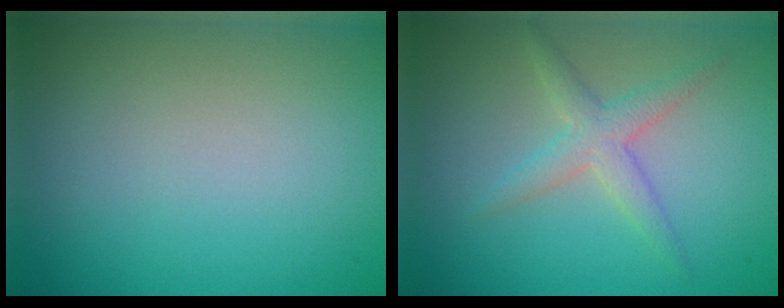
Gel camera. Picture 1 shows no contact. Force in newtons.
{"total": 2.6, "press": 2.6, "slide": 0.2}